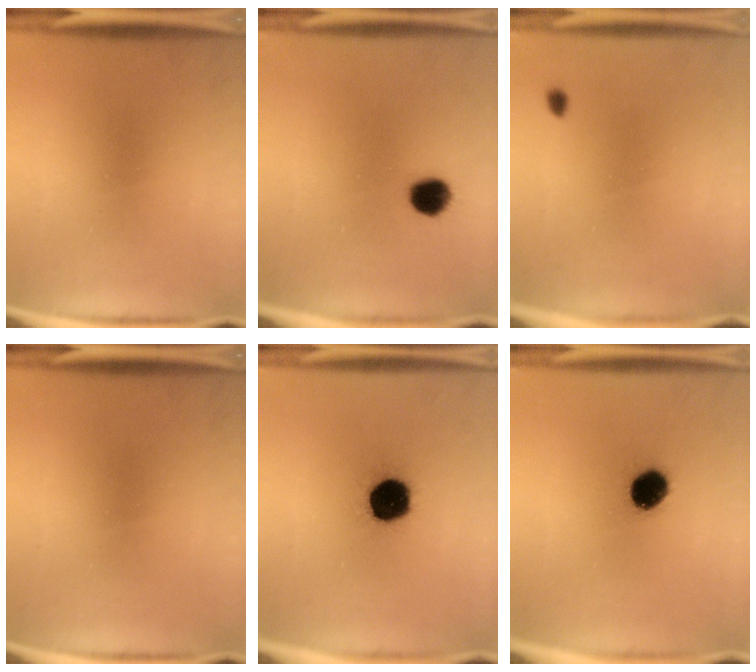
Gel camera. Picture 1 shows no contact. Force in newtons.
{"total": 6.0}
{"total": 0.9}
{"total": 0.0}
{"total": 14.8}
{"total": 6.3}